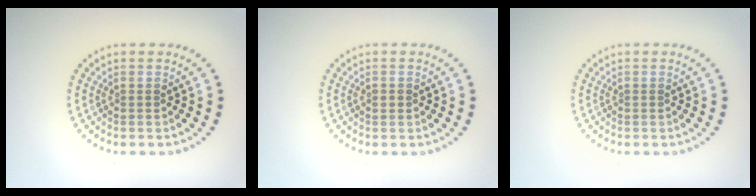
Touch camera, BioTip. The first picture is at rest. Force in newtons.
{"total": 0.8, "press": 0.8, "slide": 0.1}
{"total": 0.0}